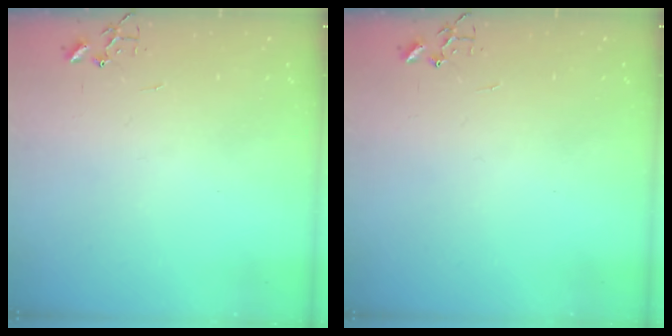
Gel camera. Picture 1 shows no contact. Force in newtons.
{"total": 0.0}